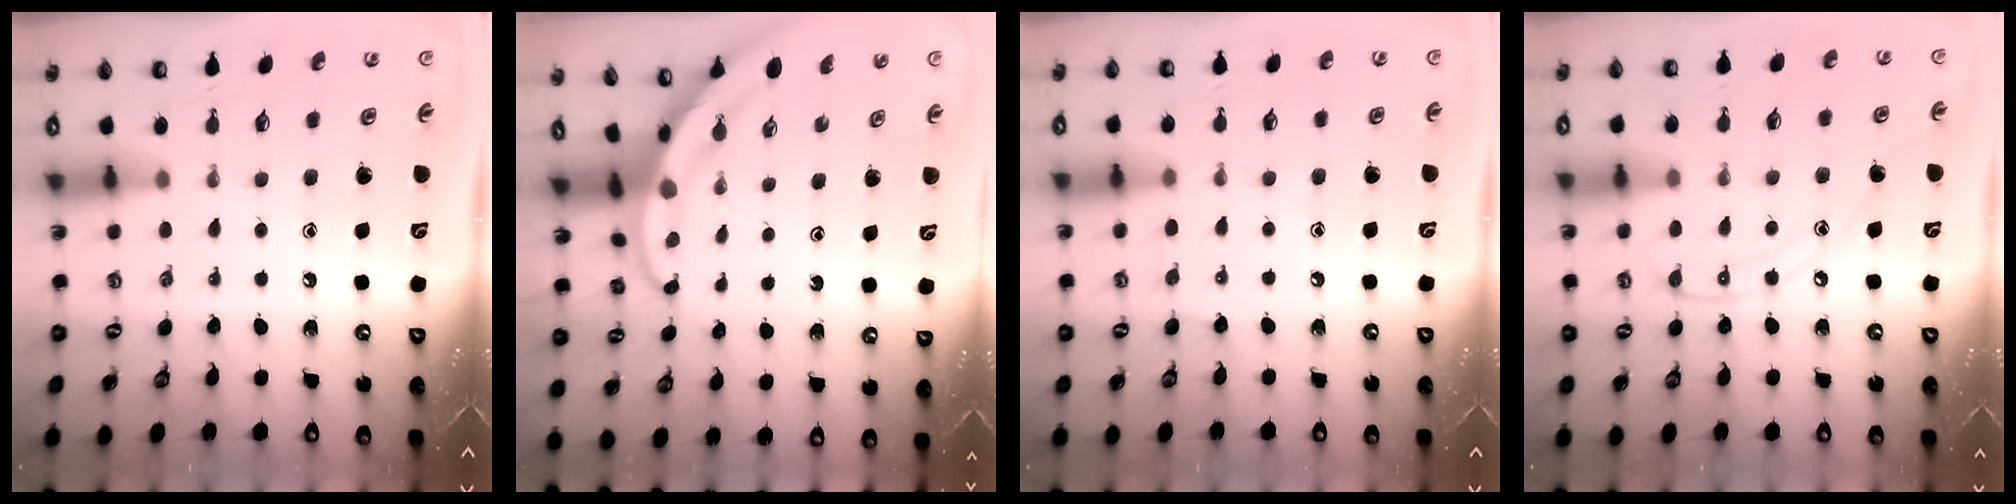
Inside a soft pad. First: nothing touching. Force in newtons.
{"total": 3.3, "press": 3.3, "slide": 0.2}
{"total": 4.8, "press": 4.8, "slide": 0.5}
{"total": 10.0, "press": 9.9, "slide": 1.0}